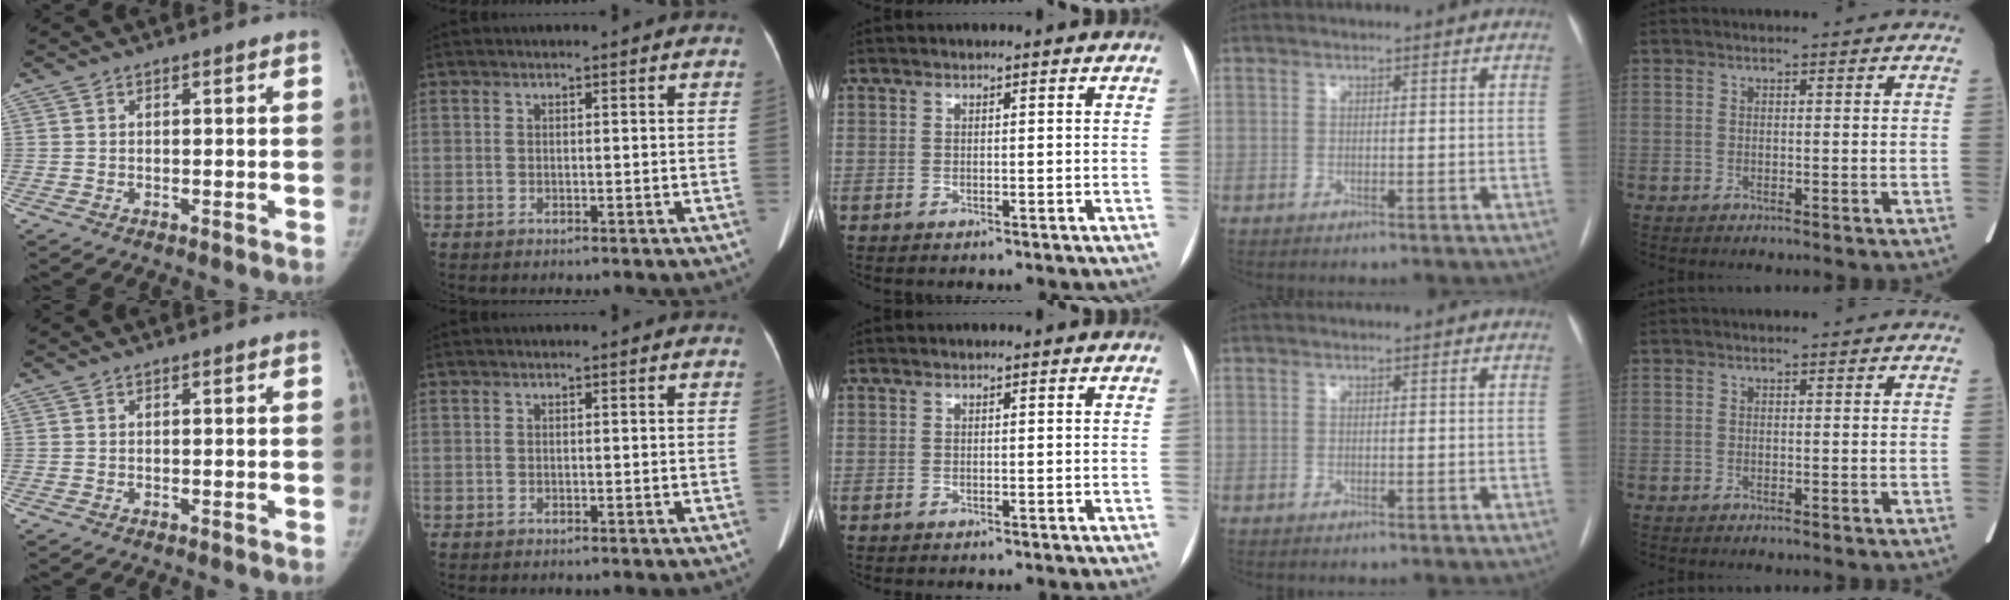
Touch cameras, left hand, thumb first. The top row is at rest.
{}